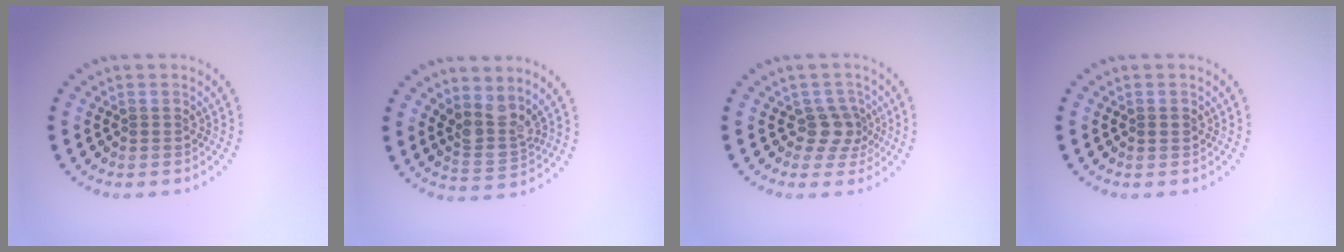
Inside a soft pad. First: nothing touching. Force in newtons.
{"total": 3.1, "press": 2.4, "slide": 2.0}
{"total": 2.4, "press": 1.8, "slide": 1.6}
{"total": 0.9, "press": 0.9, "slide": 0.2}